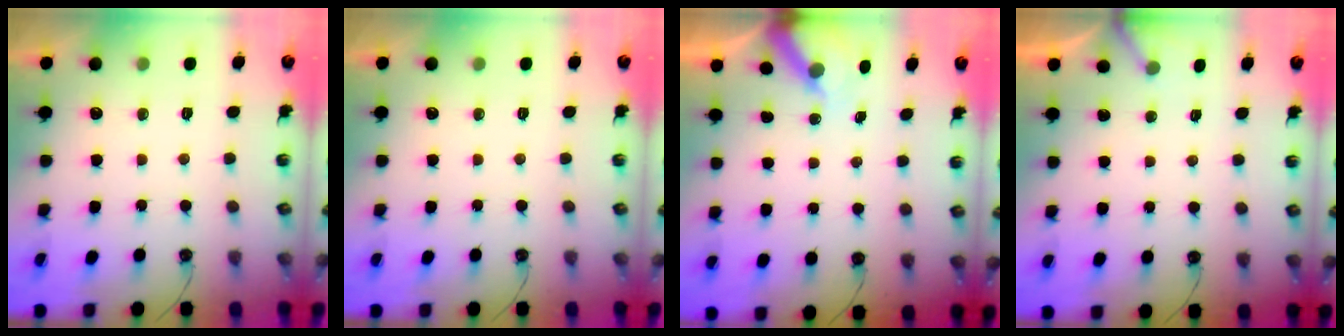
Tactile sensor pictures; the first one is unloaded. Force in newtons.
{"total": 0.0}
{"total": 6.4, "press": 6.3, "slide": 0.7}
{"total": 2.3, "press": 2.3, "slide": 0.1}